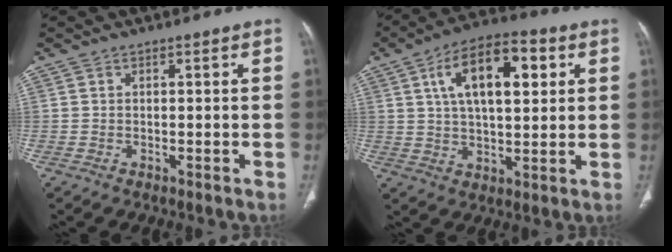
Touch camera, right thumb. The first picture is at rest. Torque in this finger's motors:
{"motor_torque": [-0.71, 3.08, 1.69, 0.07, 0.43]}